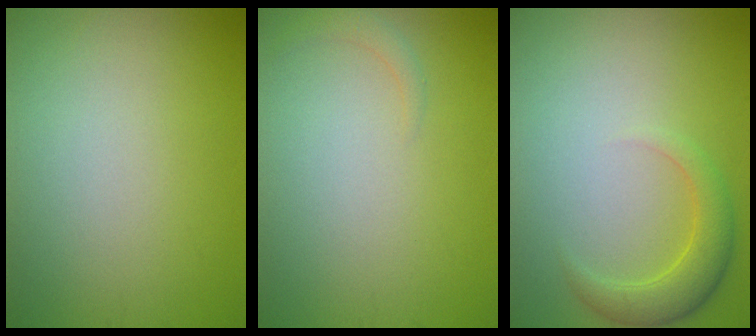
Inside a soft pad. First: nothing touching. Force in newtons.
{"total": 1.0, "press": 1.0, "slide": 0.2}
{"total": 3.0, "press": 3.0, "slide": 0.1}